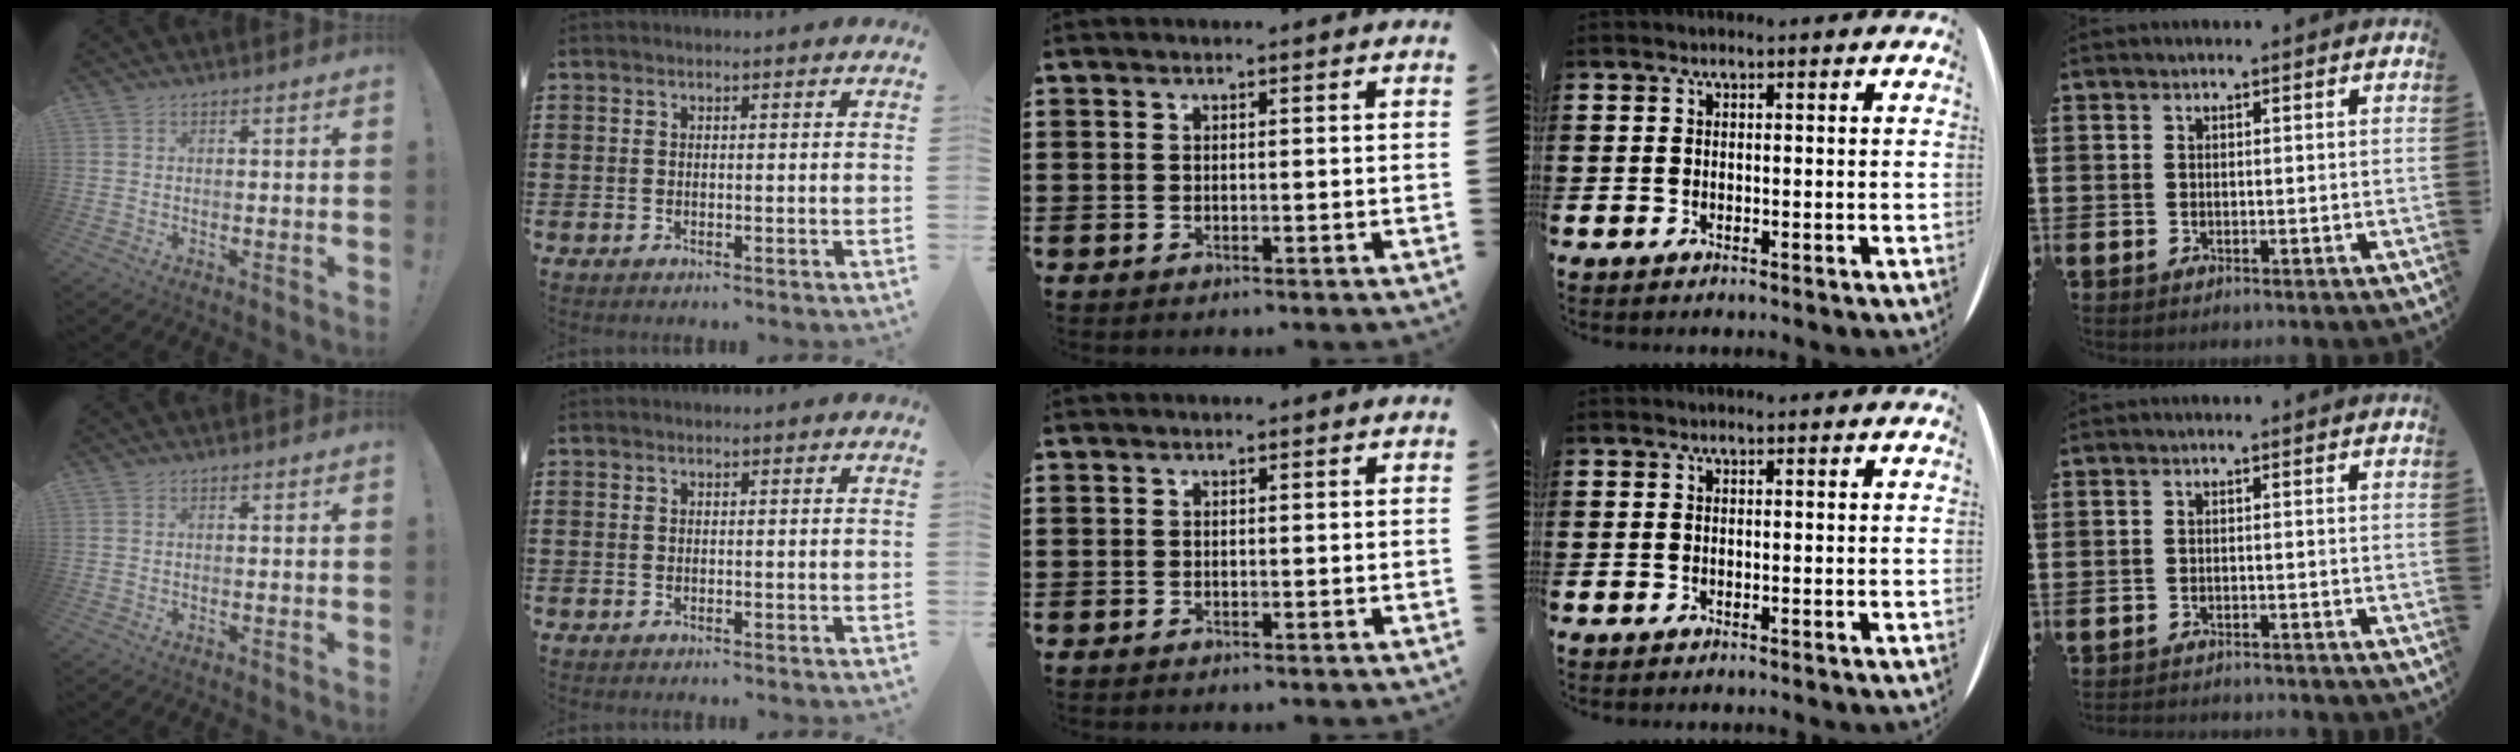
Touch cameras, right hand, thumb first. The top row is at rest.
{"little": {"total": 1.3, "force": [-1.3, -0.1, -0.1], "torque": [-0.001, 0.003, -0.028]}}